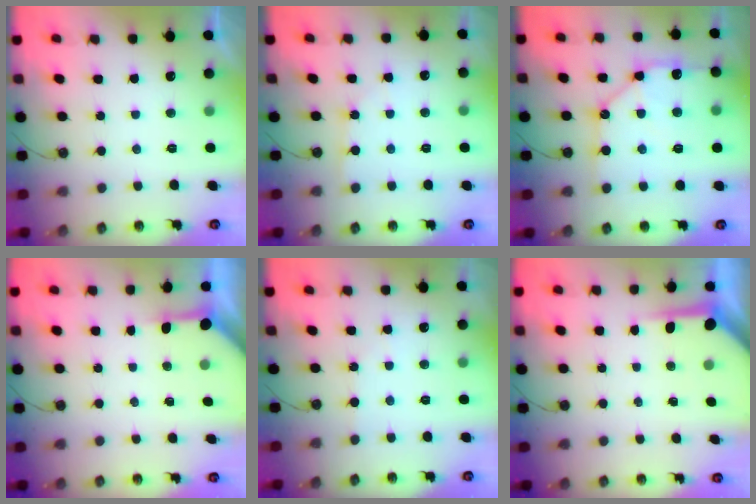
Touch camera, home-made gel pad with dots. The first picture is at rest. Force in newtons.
{"total": 2.4, "press": 2.4, "slide": 0.3}
{"total": 13.6, "press": 13.5, "slide": 1.6}
{"total": 3.4, "press": 3.3, "slide": 0.4}
{"total": 2.5, "press": 2.5, "slide": 0.4}
{"total": 4.8, "press": 4.8, "slide": 0.4}